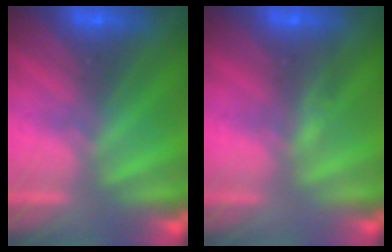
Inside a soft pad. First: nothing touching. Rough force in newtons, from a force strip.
{"total": 2.6}